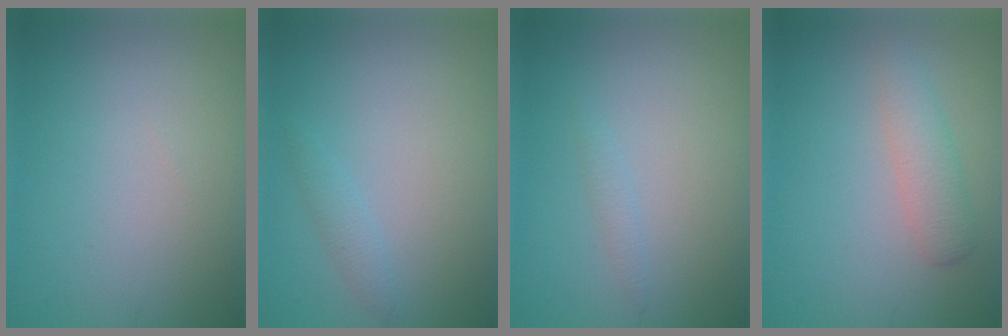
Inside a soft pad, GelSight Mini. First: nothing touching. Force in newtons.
{"total": 1.1, "press": 1.1, "slide": 0.1}
{"total": 0.8, "press": 0.8, "slide": 0.1}
{"total": 2.5, "press": 2.5, "slide": 0.0}